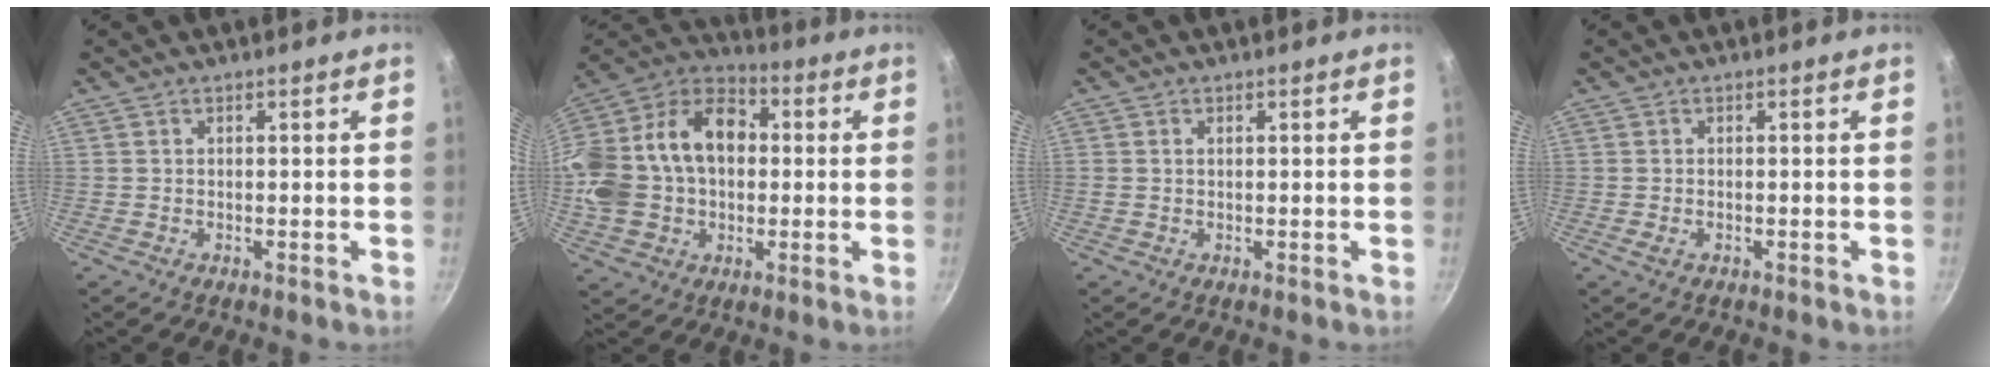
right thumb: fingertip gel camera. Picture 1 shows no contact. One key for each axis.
{"total": 24.5, "fx": 1.2, "fy": 17.9, "fz": 16.7, "tx": -0.314, "ty": 0.059, "tz": 0.015}
{"total": 0.8, "fx": 0.2, "fy": 0.6, "fz": 0.5, "tx": -0.008, "ty": 0.003, "tz": 0.003}
{"total": 1.1, "fx": -0.4, "fy": 0.7, "fz": 0.8, "tx": -0.015, "ty": -0.001, "tz": -0.008}